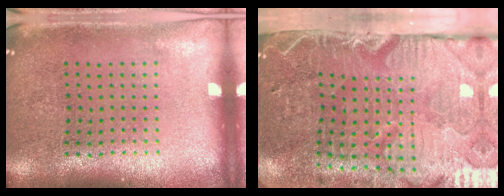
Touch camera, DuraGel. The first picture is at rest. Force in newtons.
{"total": 5.4, "press": 4.5, "slide": 3.1}